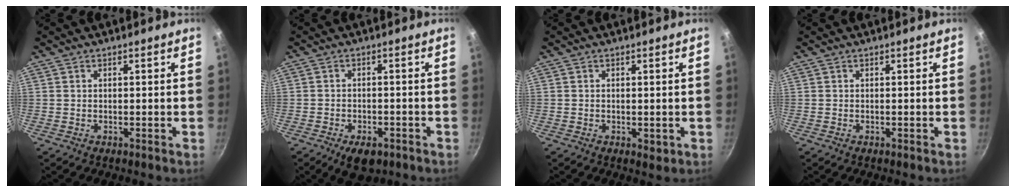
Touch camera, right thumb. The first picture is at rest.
{"total": 6.3, "force": [-3.6, 3.4, 3.9], "torque": [-0.053, 0.018, -0.046]}
{"total": 1.6, "force": [-0.2, 1.0, 1.2], "torque": [-0.016, -0.004, -0.002]}
{"total": 0.0}